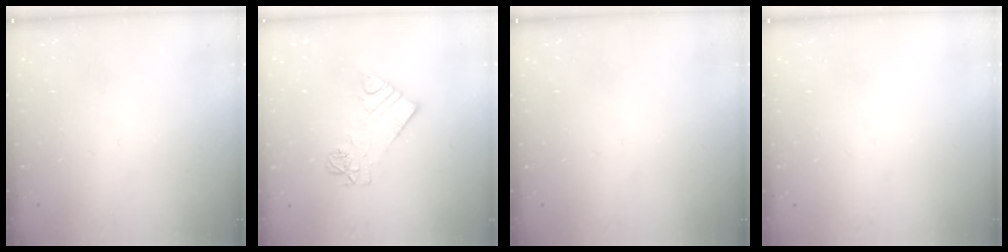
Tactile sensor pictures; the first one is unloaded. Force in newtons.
{"total": 10.1, "press": 10.0, "slide": 0.7}
{"total": 0.0}
{"total": 0.0}